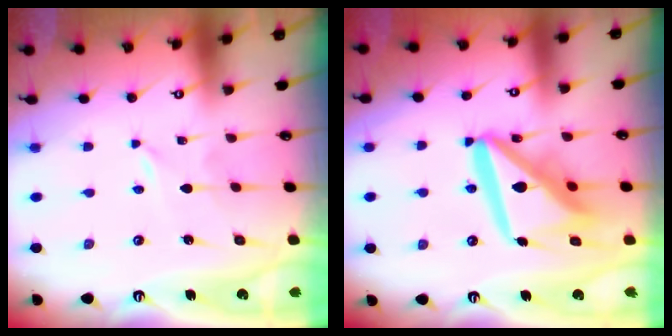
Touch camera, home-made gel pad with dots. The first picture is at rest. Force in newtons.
{"total": 17.6, "press": 17.5, "slide": 2.2}